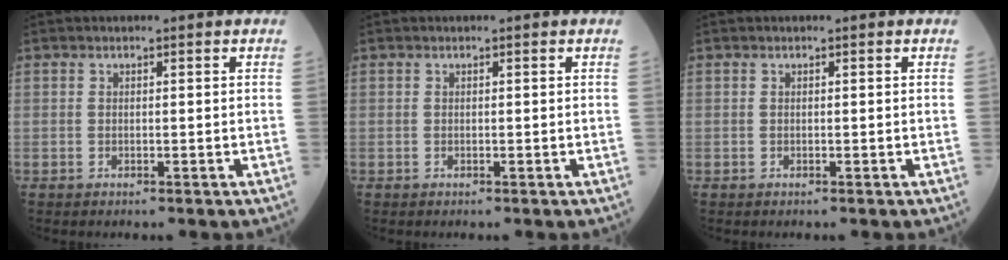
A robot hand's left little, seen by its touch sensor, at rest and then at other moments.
{"total": 0.0}
{"total": 0.0}